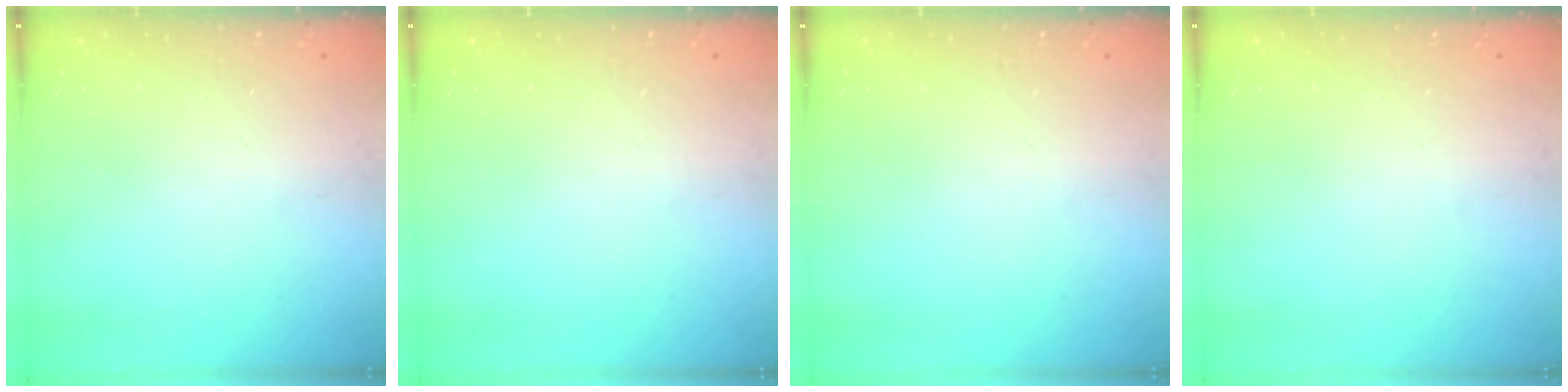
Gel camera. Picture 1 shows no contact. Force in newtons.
{"total": 0.0}
{"total": 0.0}
{"total": 0.0}